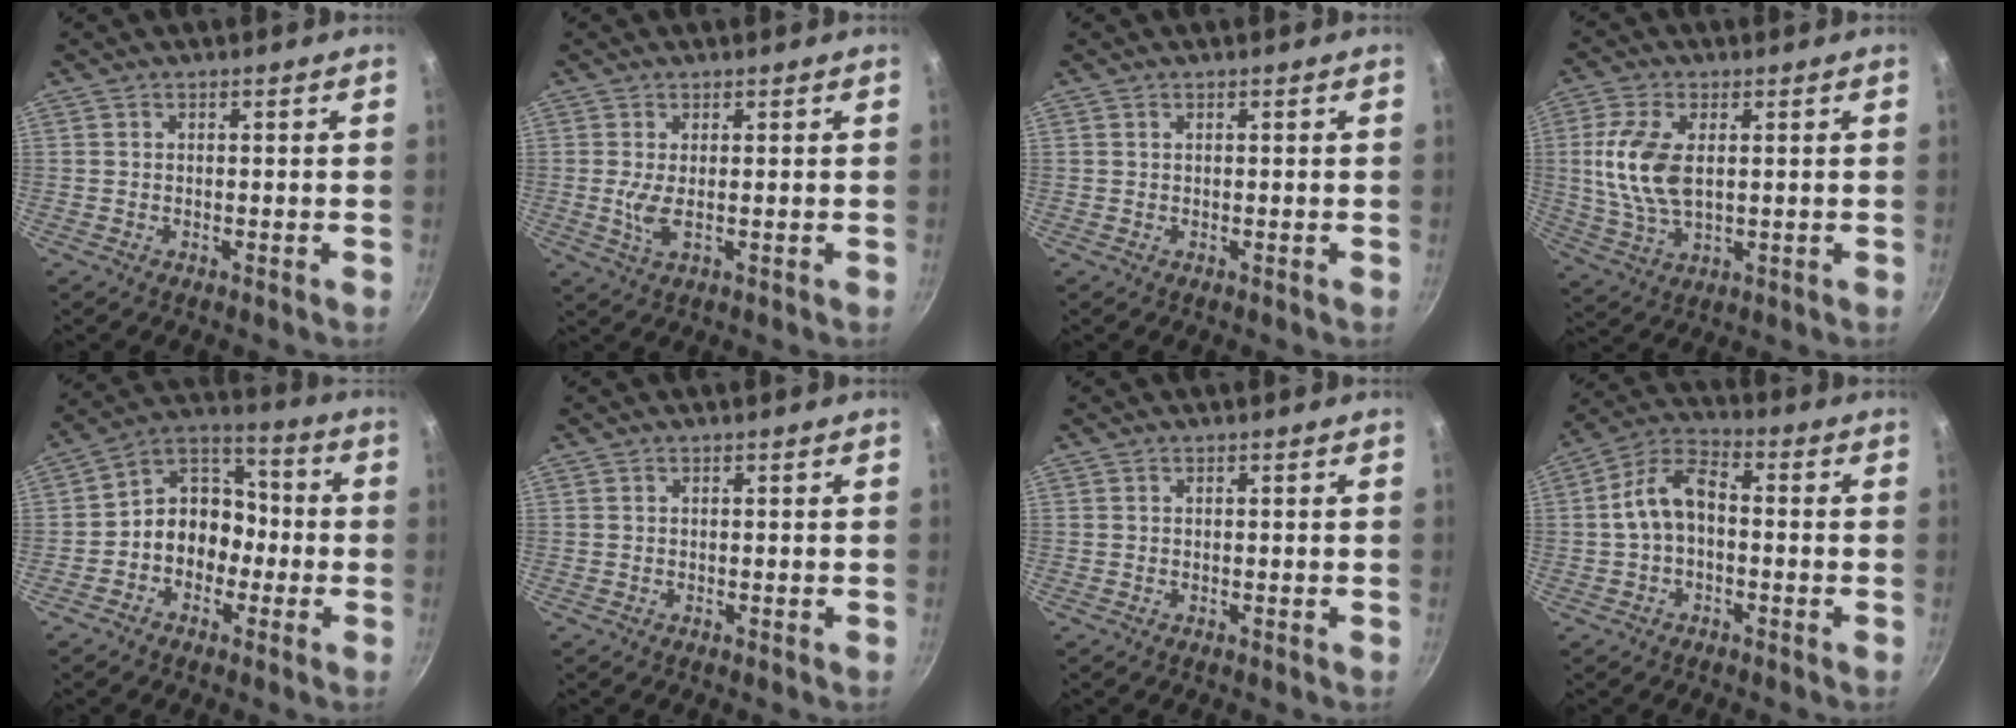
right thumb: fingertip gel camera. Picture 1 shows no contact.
{"total": 3.3, "force": [0.1, 1.1, 3.1], "torque": [-0.073, -0.006, 0.006]}
{"total": 0.0}
{"total": 11.2, "force": [1.4, 6.1, 9.3], "torque": [-0.189, -0.004, 0.031]}
{"total": 11.0, "force": [-2.7, 9.0, 5.7], "torque": [-0.038, 0.056, -0.065]}
{"total": 0.0}
{"total": 0.0}
{"total": 8.9, "force": [-0.8, 5.4, 7.0], "torque": [-0.123, 0.043, -0.025]}